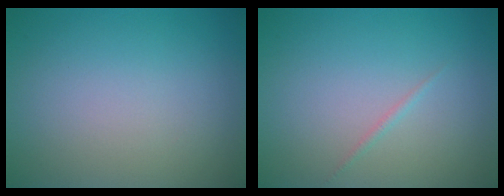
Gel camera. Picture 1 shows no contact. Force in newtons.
{"total": 0.6, "press": 0.6, "slide": 0.0}